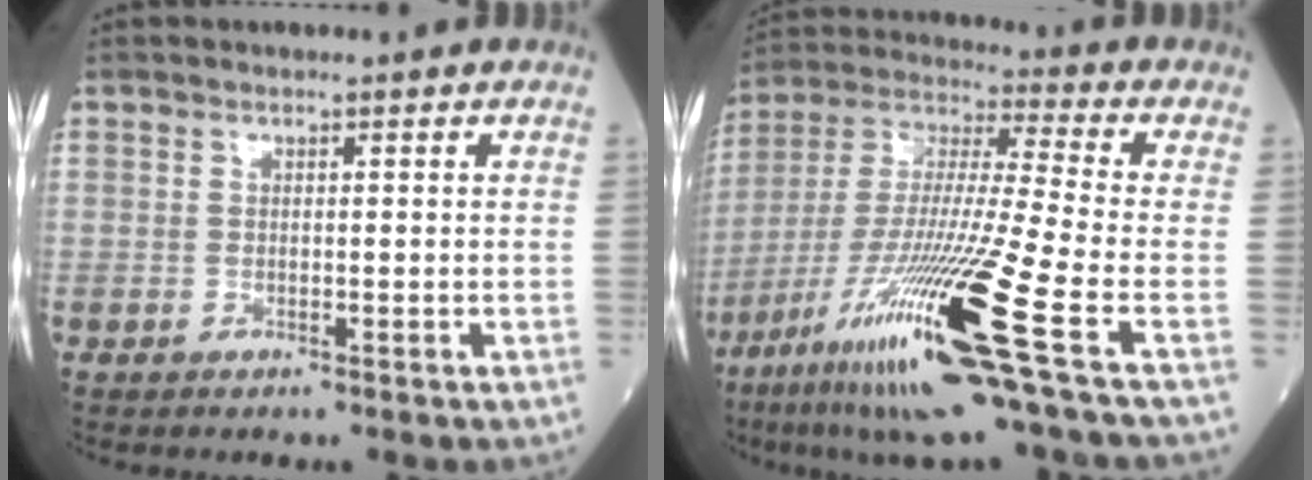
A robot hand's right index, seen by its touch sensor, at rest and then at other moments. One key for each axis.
{"total": 21.7, "fx": -10.1, "fy": -0.4, "fz": 19.2, "tx": -0.388, "ty": -0.052, "tz": -0.192}